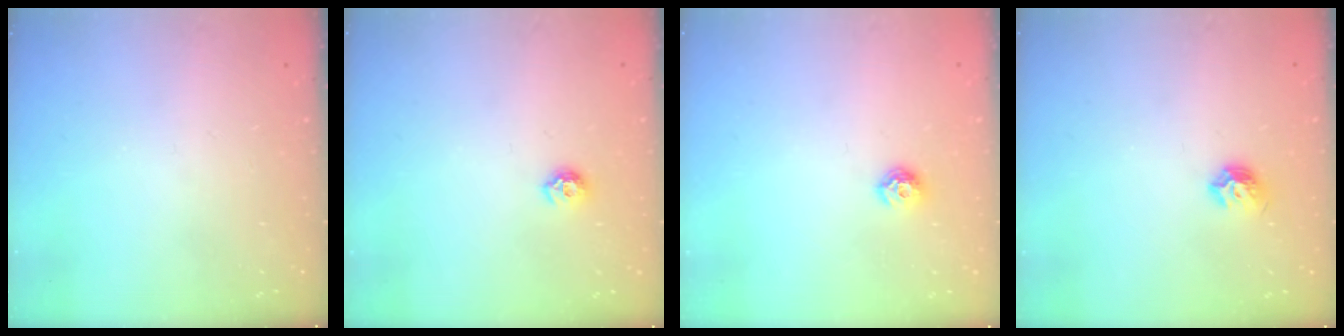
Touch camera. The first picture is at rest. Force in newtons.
{"total": 6.0, "press": 5.9, "slide": 0.8}
{"total": 7.1, "press": 7.1, "slide": 0.8}
{"total": 6.4, "press": 6.4, "slide": 0.8}